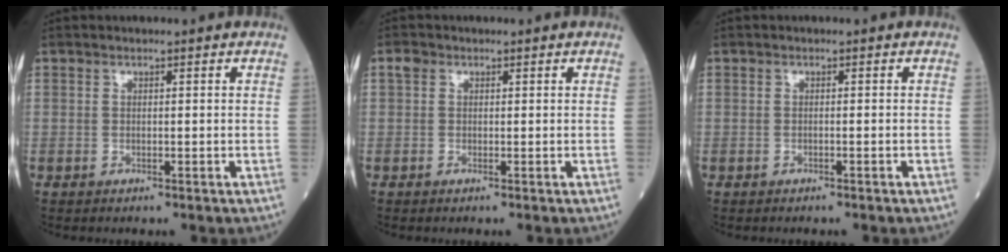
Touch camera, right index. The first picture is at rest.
{"total": 1.0, "force": [0.3, 0.8, 0.5], "torque": [-0.010, 0.006, 0.001]}
{"total": 0.6, "force": [-0.4, -0.2, 0.4], "torque": [-0.010, 0.003, -0.004]}